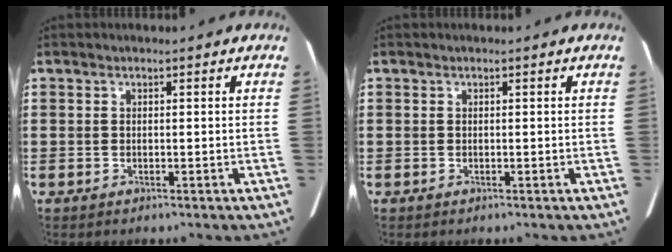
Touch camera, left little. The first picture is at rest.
{"total": 0.0}